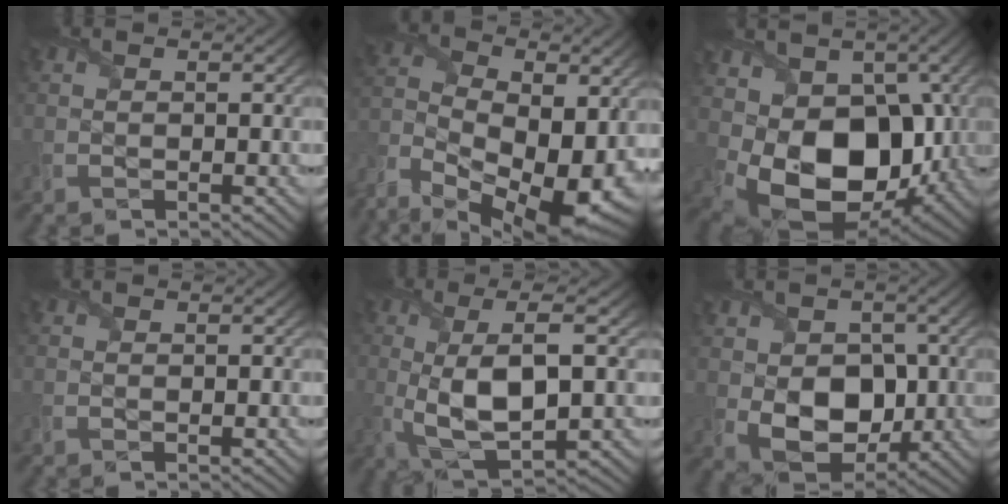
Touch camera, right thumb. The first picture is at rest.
{"total": 17.7, "force": [-7.9, 9.9, 12.4], "torque": [-0.272, -0.042, -0.125]}
{"total": 13.6, "force": [-0.2, 9.7, 9.5], "torque": [-0.176, -0.046, 0.002]}
{"total": 0.0}
{"total": 9.8, "force": [-0.2, 3.3, 9.2], "torque": [-0.184, 0.002, -0.004]}
{"total": 9.3, "force": [-0.2, 7.0, 6.2], "torque": [-0.116, -0.020, 0.001]}